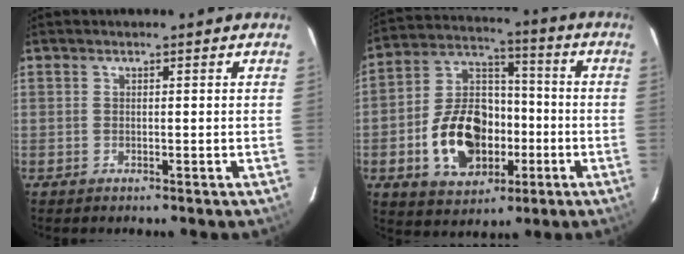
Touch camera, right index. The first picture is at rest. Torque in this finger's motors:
{"motor_torque": [1.88, -0.26, 0.36, 0.10]}